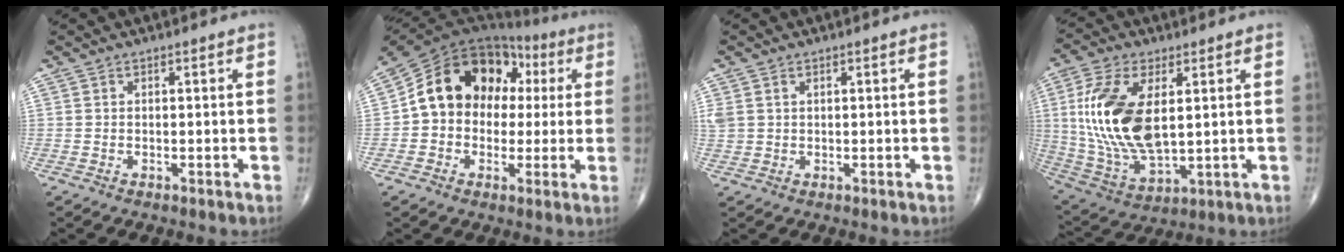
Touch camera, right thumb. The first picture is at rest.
{"total": 17.2, "force": [2.4, 13.2, 10.7], "torque": [-0.149, 0.047, 0.035]}
{"total": 3.0, "force": [1.1, 2.3, 1.7], "torque": [-0.050, 0.010, 0.032]}
{"total": 18.4, "force": [3.0, 9.4, 15.6], "torque": [-0.319, -0.018, 0.067]}